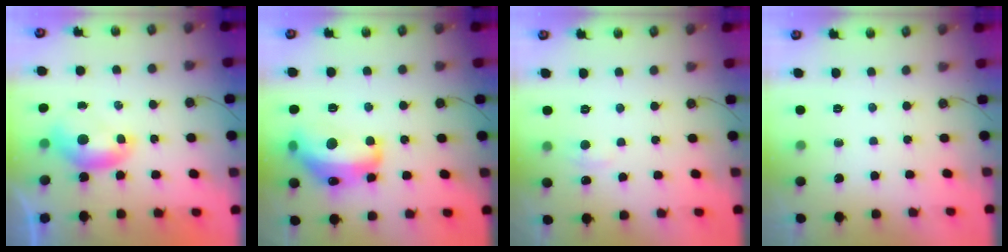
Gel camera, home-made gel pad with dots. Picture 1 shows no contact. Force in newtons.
{"total": 12.5, "press": 12.4, "slide": 1.0}
{"total": 2.9, "press": 2.9, "slide": 0.5}
{"total": 0.0}